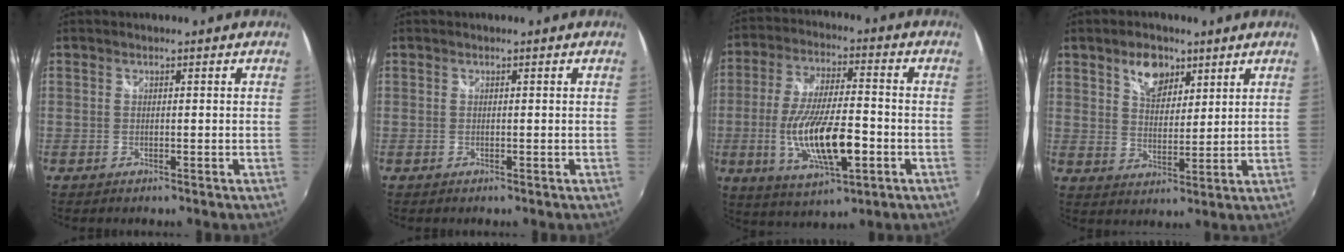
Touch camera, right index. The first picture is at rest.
{"total": 0.0}
{"total": 15.6, "force": [-4.4, 4.7, 14.2], "torque": [-0.281, -0.019, -0.071]}
{"total": 7.4, "force": [4.4, 4.4, 4.0], "torque": [-0.058, 0.009, 0.078]}